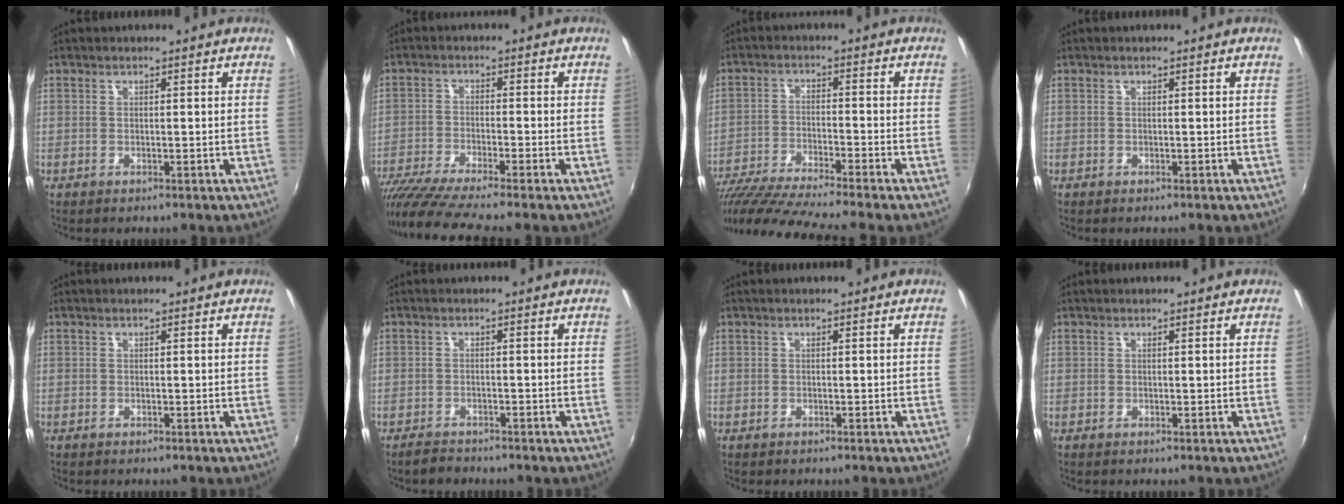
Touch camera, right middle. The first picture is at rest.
{"total": 12.3, "force": [-10.3, -0.4, 6.7], "torque": [-0.143, -0.048, -0.180]}
{"total": 16.1, "force": [-13.9, -1.2, 8.0], "torque": [-0.162, -0.048, -0.241]}
{"total": 0.0}
{"total": 0.0}
{"total": 2.3, "force": [-2.1, 0.7, 0.5], "torque": [-0.019, -0.001, -0.037]}
{"total": 0.0}
{"total": 0.0}